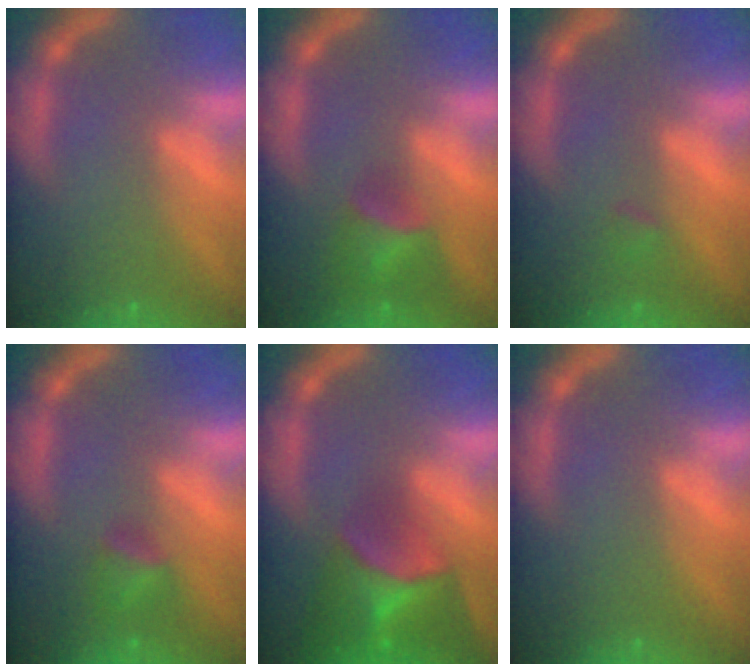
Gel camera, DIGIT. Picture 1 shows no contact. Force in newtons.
{"total": 4.0}
{"total": 0.9}
{"total": 2.4}
{"total": 8.9}
{"total": 0.0}